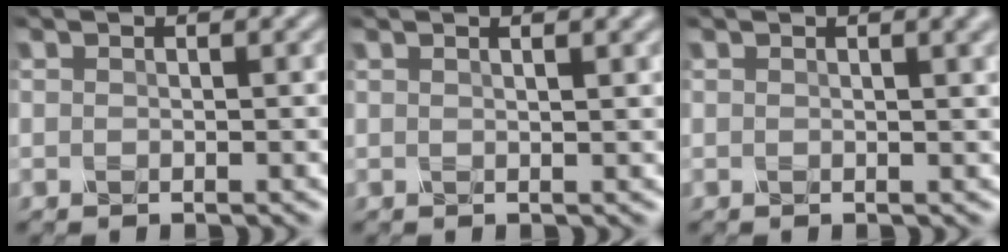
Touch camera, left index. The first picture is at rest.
{"total": 2.1, "force": [1.3, 0.5, 1.5], "torque": [-0.010, 0.008, 0.009]}
{"total": 2.5, "force": [1.4, 0.7, 1.9], "torque": [-0.025, 0.007, 0.024]}